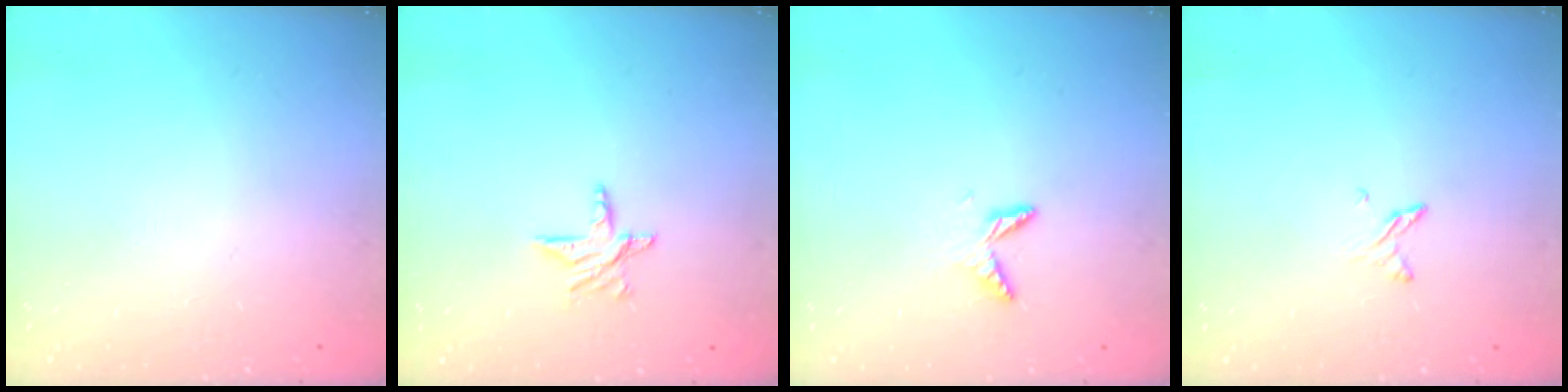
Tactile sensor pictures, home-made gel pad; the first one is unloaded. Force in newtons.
{"total": 7.0, "press": 7.0, "slide": 0.6}
{"total": 5.4, "press": 5.3, "slide": 0.5}
{"total": 3.4, "press": 3.4, "slide": 0.5}